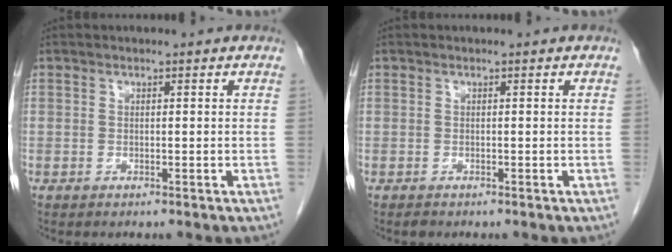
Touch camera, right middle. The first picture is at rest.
{"total": 0.6, "force": [-0.5, 0.2, 0.2], "torque": [-0.007, -0.001, -0.008]}